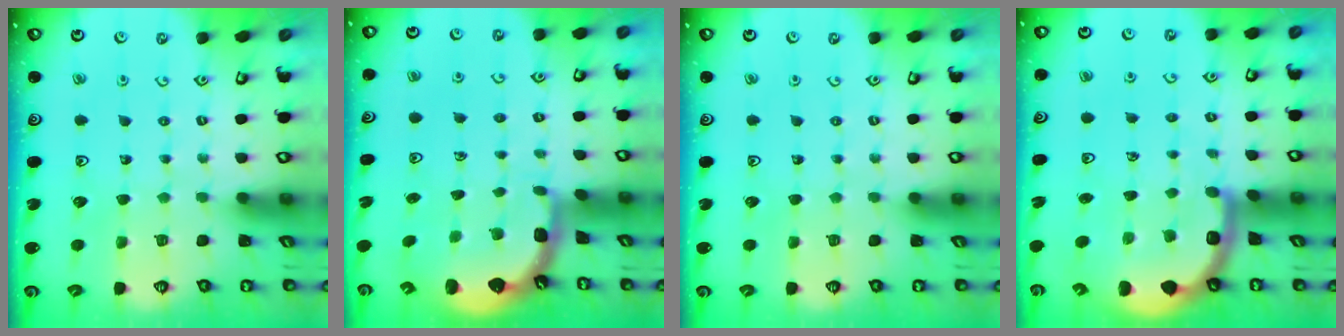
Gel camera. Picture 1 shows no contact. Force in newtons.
{"total": 2.3, "press": 1.7, "slide": 1.6}
{"total": 0.0}
{"total": 6.1, "press": 5.9, "slide": 1.5}